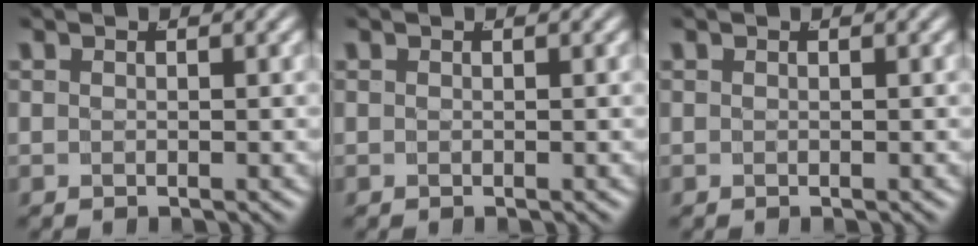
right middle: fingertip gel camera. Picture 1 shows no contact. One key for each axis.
{"total": 0.0}
{"total": 0.0}